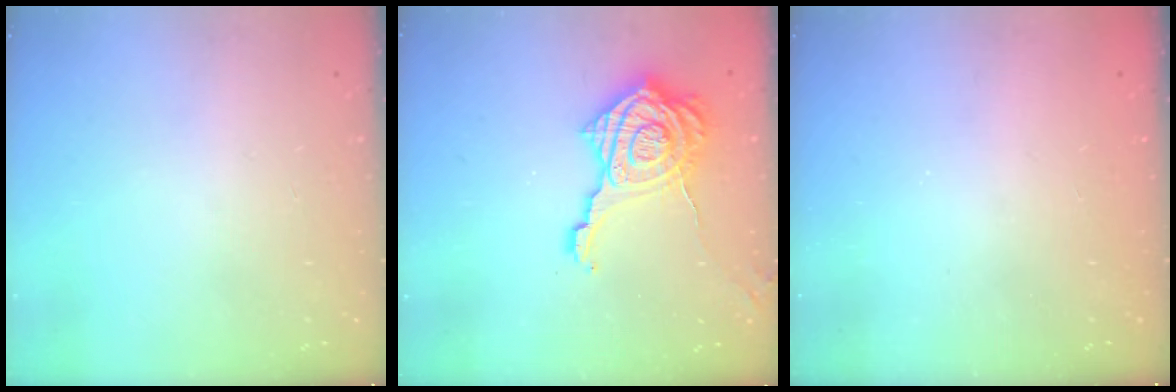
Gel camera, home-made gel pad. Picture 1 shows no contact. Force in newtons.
{"total": 19.0, "press": 18.9, "slide": 1.7}
{"total": 2.3, "press": 2.2, "slide": 0.8}